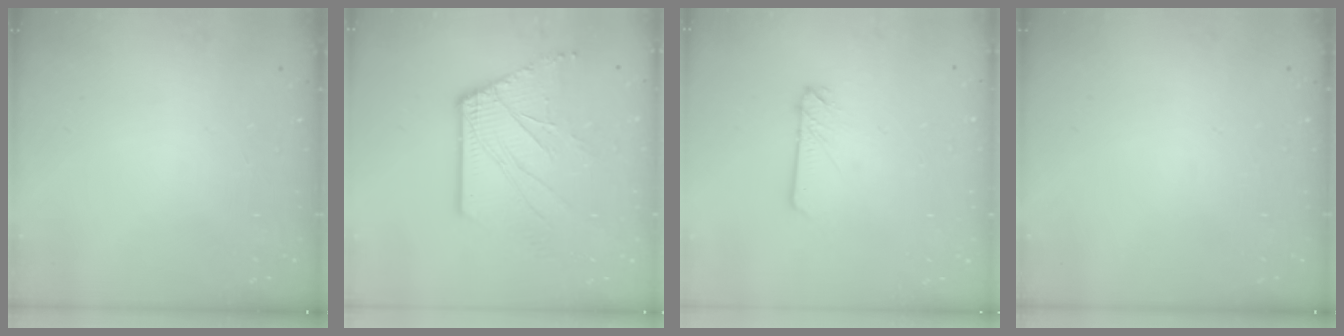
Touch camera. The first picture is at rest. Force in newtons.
{"total": 10.5, "press": 10.4, "slide": 1.5}
{"total": 3.0, "press": 3.0, "slide": 0.2}
{"total": 0.0}